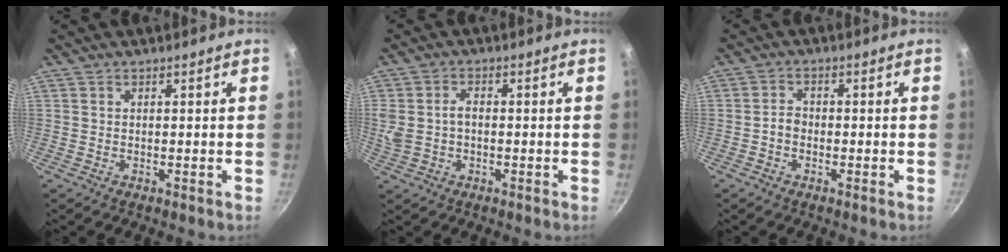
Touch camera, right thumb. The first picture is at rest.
{"total": 5.6, "force": [0.0, 3.9, 4.0], "torque": [-0.079, 0.009, 0.001]}
{"total": 2.3, "force": [-0.8, 1.7, 1.3], "torque": [-0.018, 0.016, -0.019]}